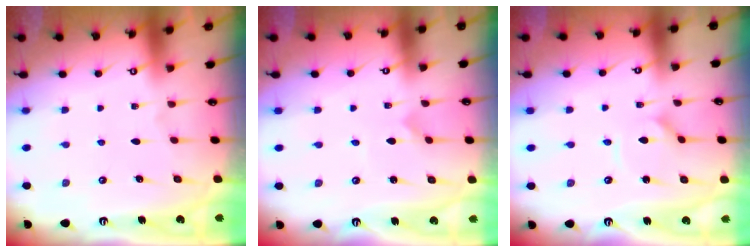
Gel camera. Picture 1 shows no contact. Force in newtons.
{"total": 0.0}
{"total": 1.8, "press": 1.8, "slide": 0.3}